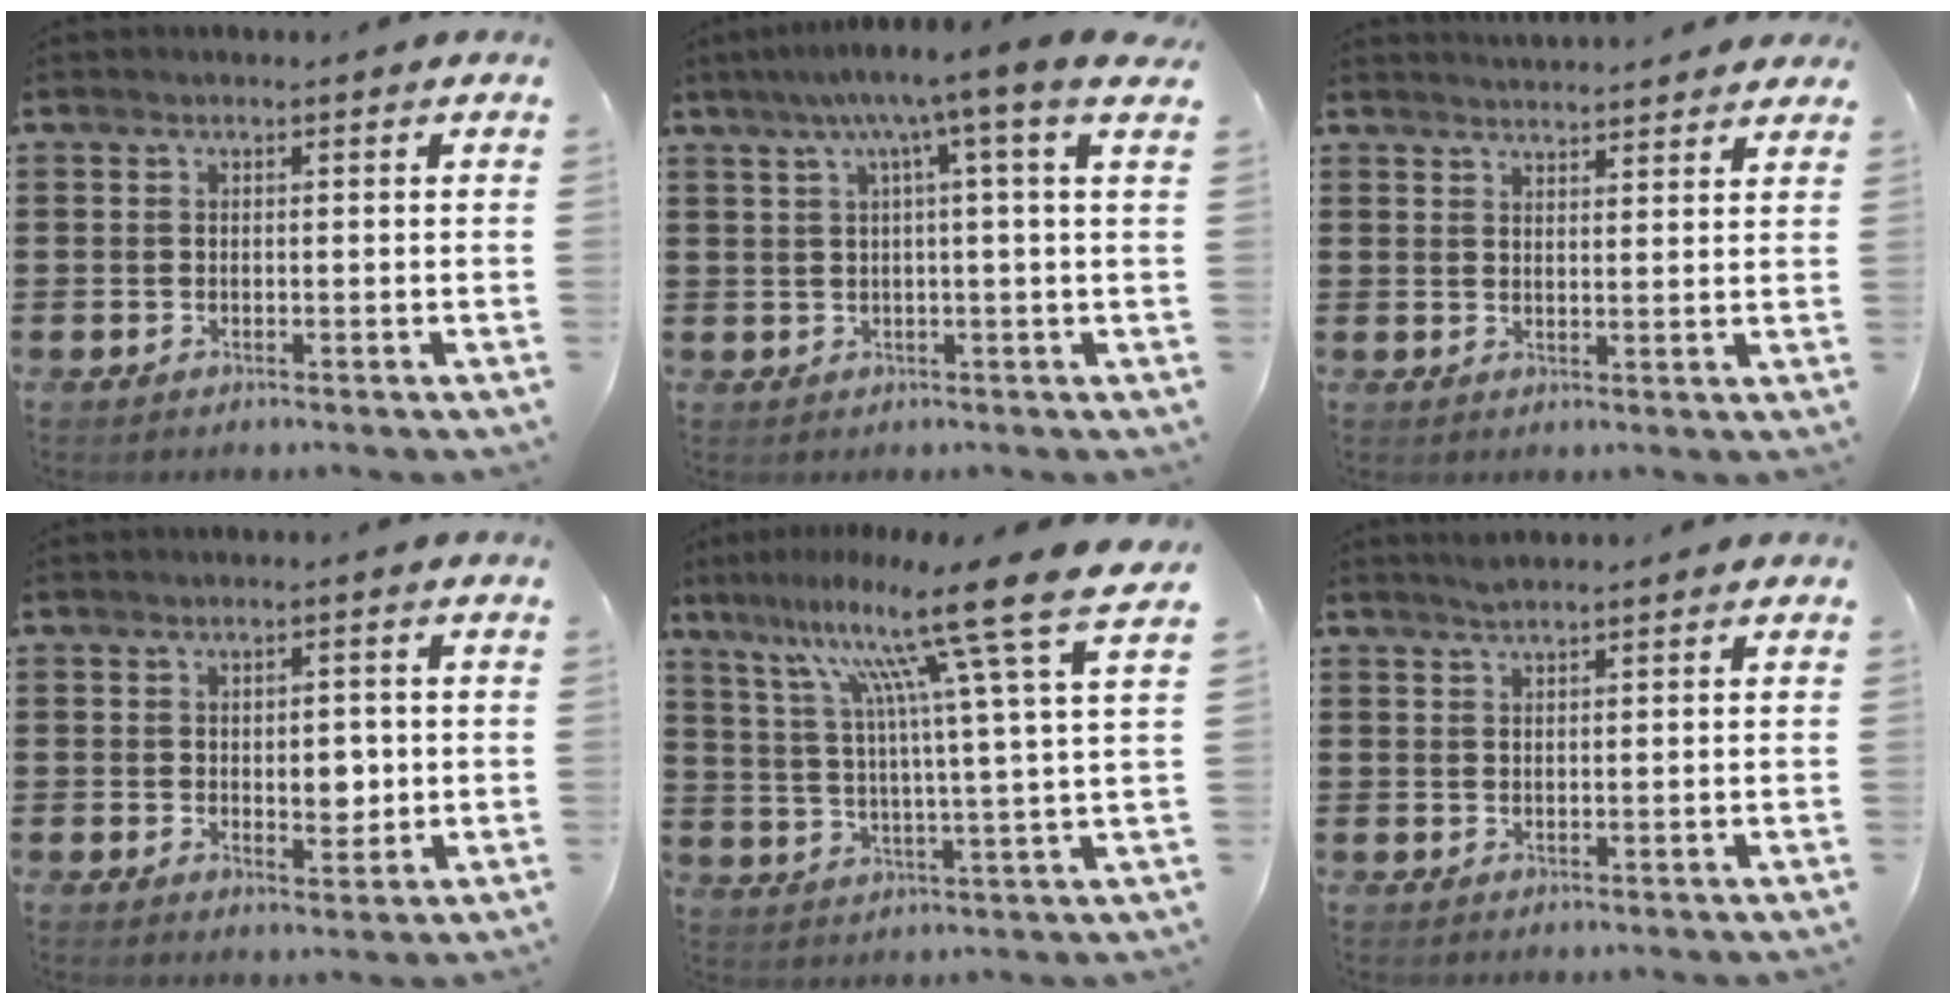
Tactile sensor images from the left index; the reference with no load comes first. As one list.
[{"total": 5.6, "force": [2.1, -0.8, 5.1], "torque": [-0.104, -0.006, 0.026]}, {"total": 2.8, "force": [2.8, -0.2, 0.0], "torque": [-0.009, -0.010, 0.053]}, {"total": 3.9, "force": [0.1, 2.3, 3.1], "torque": [-0.040, -0.001, -0.008]}, {"total": 15.1, "force": [9.9, -0.2, 11.3], "torque": [-0.219, -0.066, 0.145]}, {"total": 1.5, "force": [1.4, -0.1, 0.6], "torque": [-0.013, 0.000, 0.026]}]